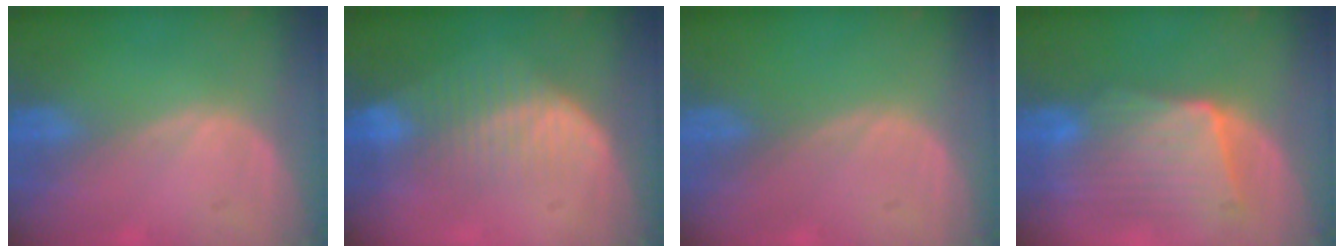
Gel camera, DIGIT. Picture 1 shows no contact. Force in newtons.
{"total": 7.2, "press": 6.6, "slide": 2.9}
{"total": 0.0}
{"total": 9.3, "press": 8.6, "slide": 3.3}